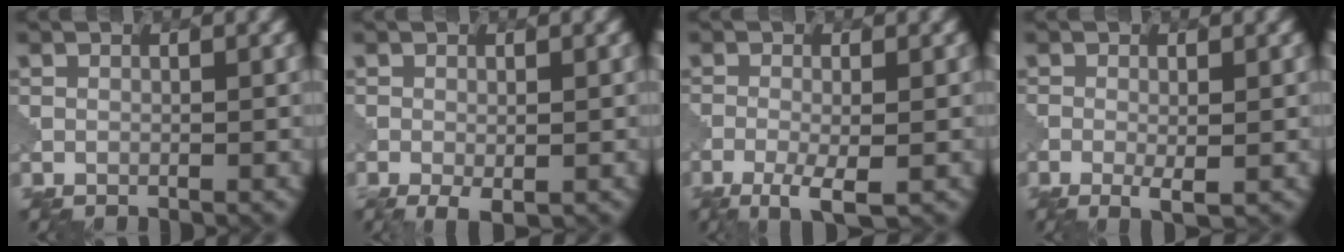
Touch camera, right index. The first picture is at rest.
{"total": 1.6, "force": [-1.1, 0.0, 1.2], "torque": [-0.027, -0.010, -0.014]}
{"total": 3.3, "force": [-2.1, 0.5, 2.5], "torque": [-0.053, -0.005, -0.037]}
{"total": 1.7, "force": [-1.0, 0.0, 1.3], "torque": [-0.032, -0.009, -0.012]}